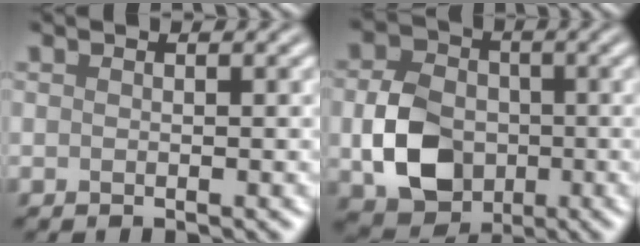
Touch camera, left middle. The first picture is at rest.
{"total": 7.1, "force": [-1.5, 5.5, 4.2], "torque": [-0.091, -0.003, -0.032]}